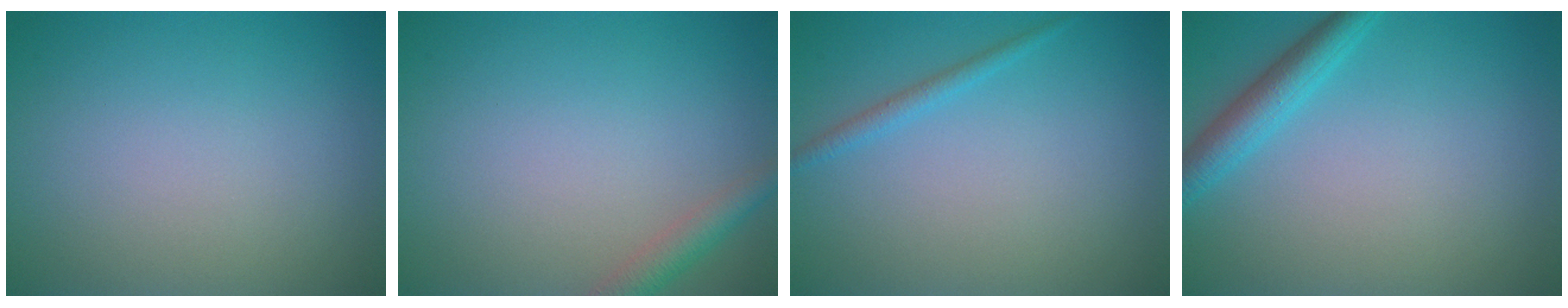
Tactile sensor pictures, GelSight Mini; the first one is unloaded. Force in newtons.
{"total": 2.1, "press": 2.1, "slide": 0.1}
{"total": 1.2, "press": 1.1, "slide": 0.1}
{"total": 3.0, "press": 3.0, "slide": 0.1}